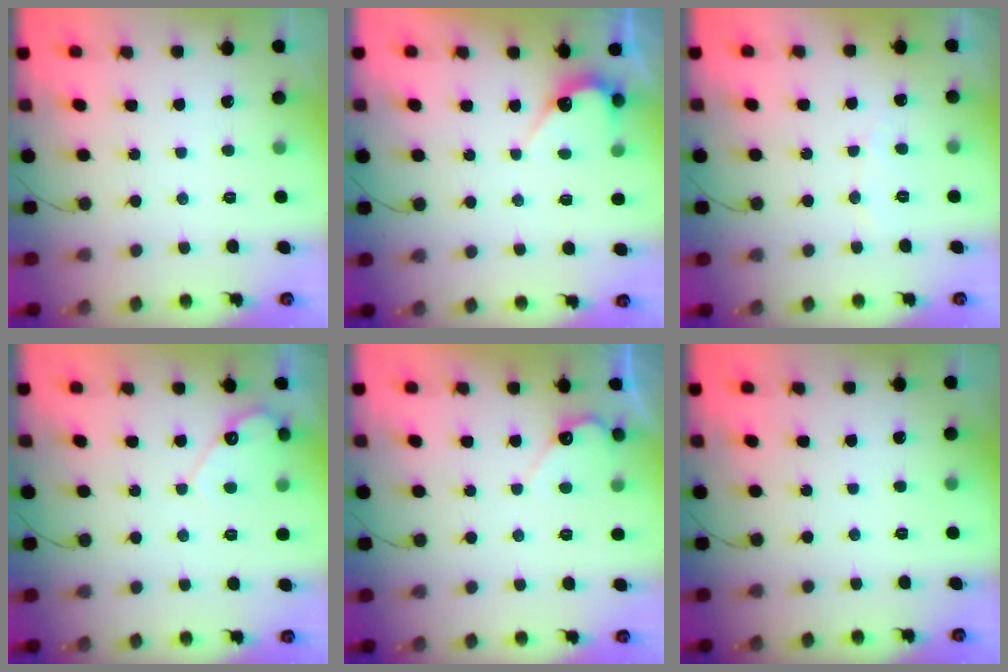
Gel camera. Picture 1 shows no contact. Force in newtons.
{"total": 3.9, "press": 3.9, "slide": 0.2}
{"total": 3.1, "press": 3.1, "slide": 0.3}
{"total": 4.9, "press": 4.9, "slide": 0.4}
{"total": 4.9, "press": 4.9, "slide": 0.3}
{"total": 0.0}